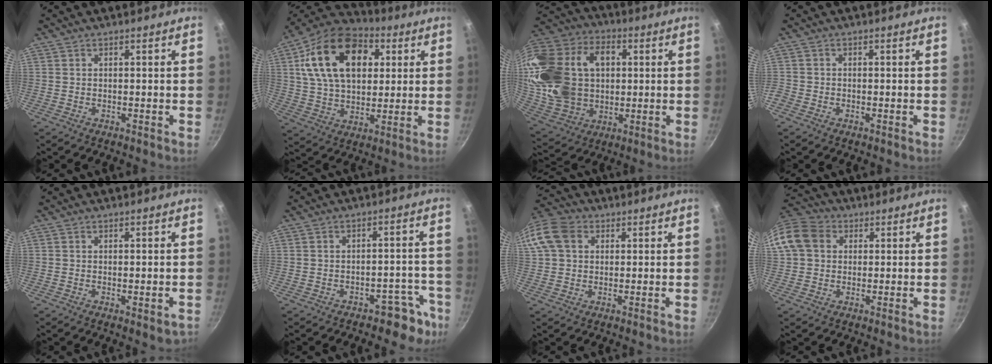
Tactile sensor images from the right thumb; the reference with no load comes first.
{"total": 22.5, "force": [6.5, 14.6, 15.8], "torque": [-0.251, 0.004, 0.102]}
{"total": 28.9, "force": [3.8, 21.0, 19.5], "torque": [-0.383, 0.023, 0.079]}
{"total": 1.4, "force": [-0.8, 1.0, 0.4], "torque": [-0.015, 0.002, -0.020]}
{"total": 2.1, "force": [-0.4, 0.7, 2.0], "torque": [-0.027, -0.008, -0.005]}
{"total": 6.2, "force": [-4.1, 3.8, 2.8], "torque": [0.019, 0.060, -0.032]}
{"total": 12.3, "force": [3.2, 9.8, 6.7], "torque": [-0.136, 0.025, 0.046]}
{"total": 11.0, "force": [2.4, 9.1, 5.7], "torque": [-0.092, 0.022, 0.028]}